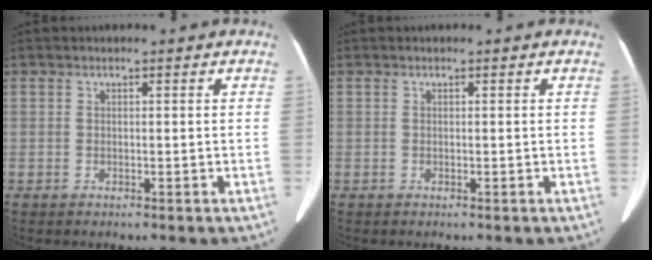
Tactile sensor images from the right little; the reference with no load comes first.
{"total": 0.0}